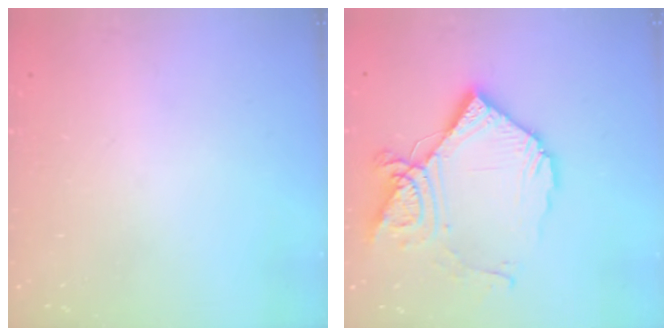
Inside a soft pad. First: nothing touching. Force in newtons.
{"total": 17.5, "press": 17.4, "slide": 2.0}